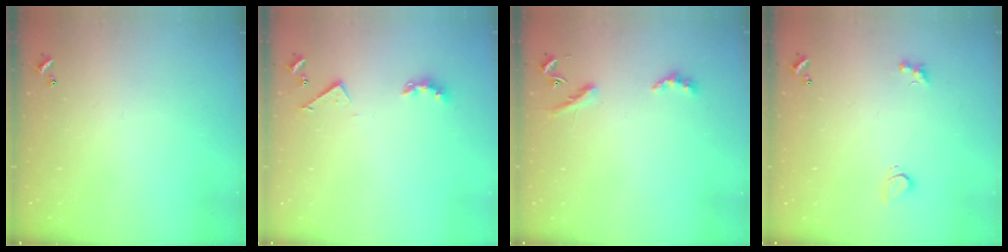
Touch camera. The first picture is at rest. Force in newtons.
{"total": 3.5, "press": 3.4, "slide": 0.7}
{"total": 3.5, "press": 3.5, "slide": 0.7}
{"total": 3.1, "press": 2.8, "slide": 1.3}